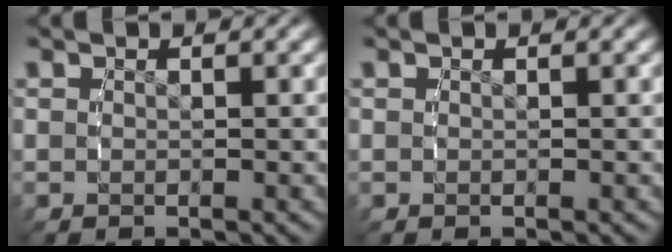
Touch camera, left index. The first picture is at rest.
{"total": 0.0}